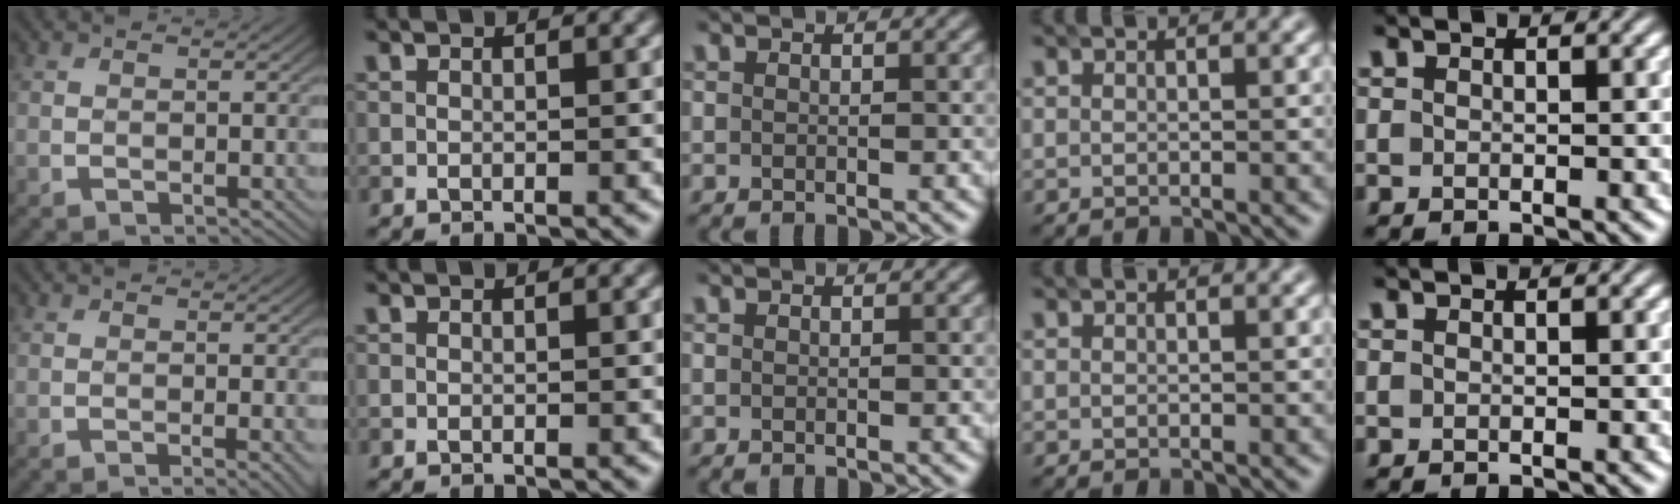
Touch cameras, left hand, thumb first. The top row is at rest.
{"thumb": {"total": 2.3, "force": [-0.8, 0.4, 2.2], "torque": [-0.026, 0.006, -0.015]}}